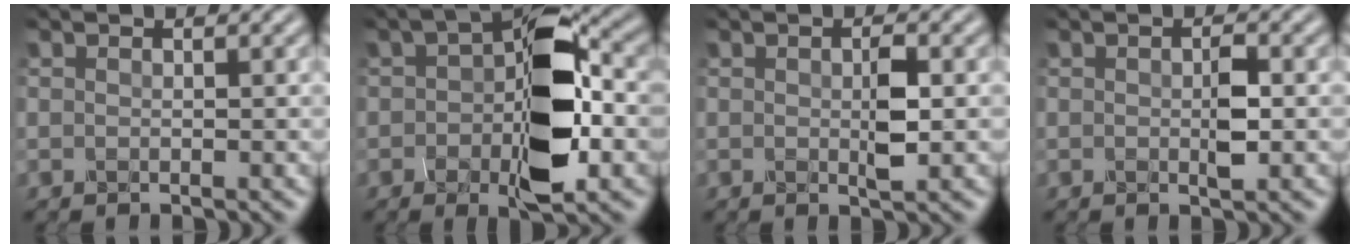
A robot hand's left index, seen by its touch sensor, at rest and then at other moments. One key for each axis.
{"total": 9.7, "fx": -1.4, "fy": 4.7, "fz": 8.4, "tx": -0.130, "ty": 0.008, "tz": -0.029}
{"total": 2.4, "fx": 0.1, "fy": 0.7, "fz": 2.3, "tx": -0.043, "ty": -0.003, "tz": 0.000}
{"total": 2.1, "fx": 0.0, "fy": 0.7, "fz": 2.0, "tx": -0.035, "ty": -0.002, "tz": -0.001}